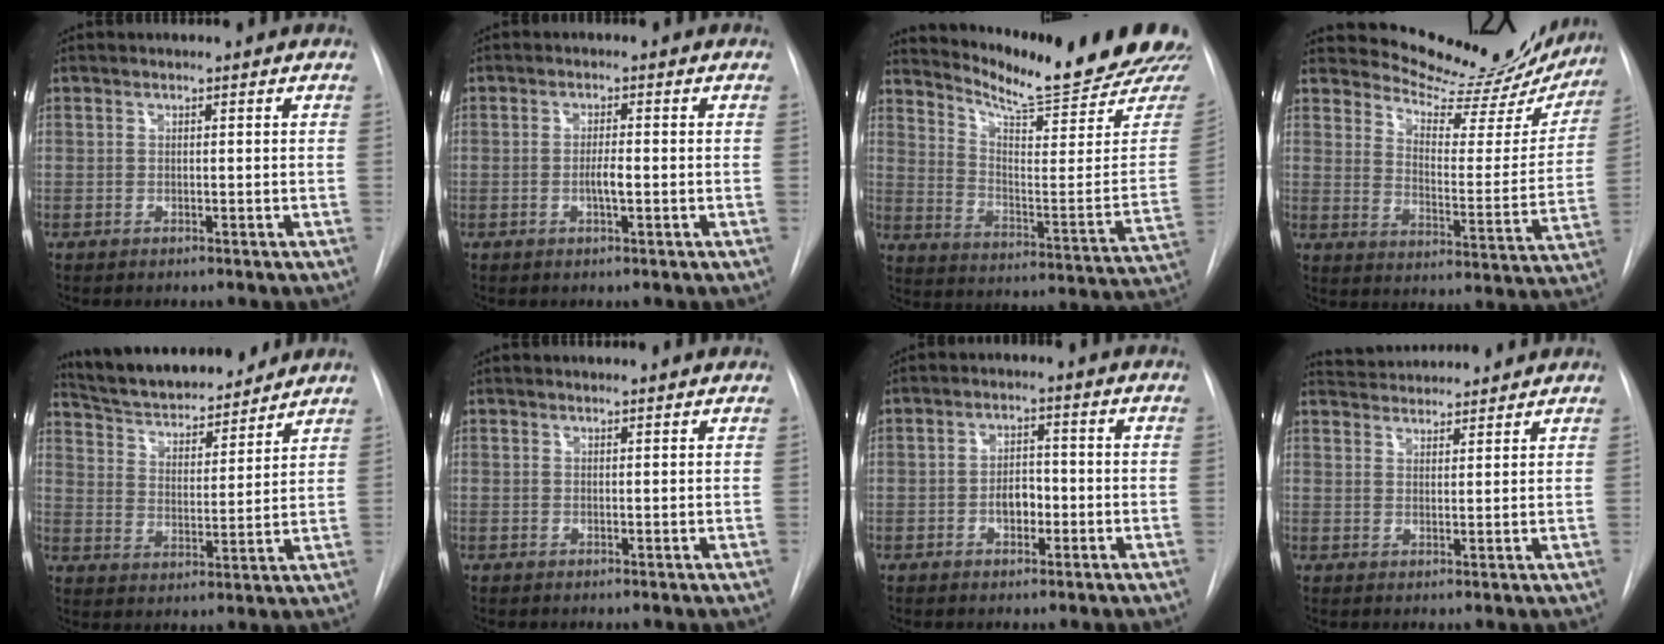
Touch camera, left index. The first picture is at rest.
{"total": 2.4, "force": [-1.2, 0.2, 2.1], "torque": [-0.038, -0.005, -0.020]}
{"total": 22.0, "force": [20.5, 0.6, 8.1], "torque": [-0.128, -0.122, 0.264]}
{"total": 18.3, "force": [17.4, 4.0, 3.9], "torque": [-0.044, -0.073, 0.209]}
{"total": 13.1, "force": [12.1, 2.8, 4.2], "torque": [-0.064, 0.016, 0.191]}
{"total": 2.2, "force": [2.1, 0.1, 0.4], "torque": [-0.009, 0.005, 0.019]}
{"total": 3.6, "force": [-1.7, 2.0, 2.5], "torque": [-0.036, 0.002, -0.026]}
{"total": 8.0, "force": [7.8, 1.1, 1.7], "torque": [-0.032, 0.021, 0.115]}